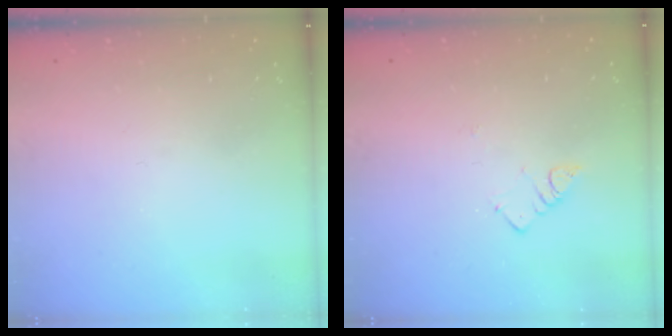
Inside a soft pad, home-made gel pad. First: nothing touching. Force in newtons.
{"total": 3.2, "press": 3.2, "slide": 0.3}